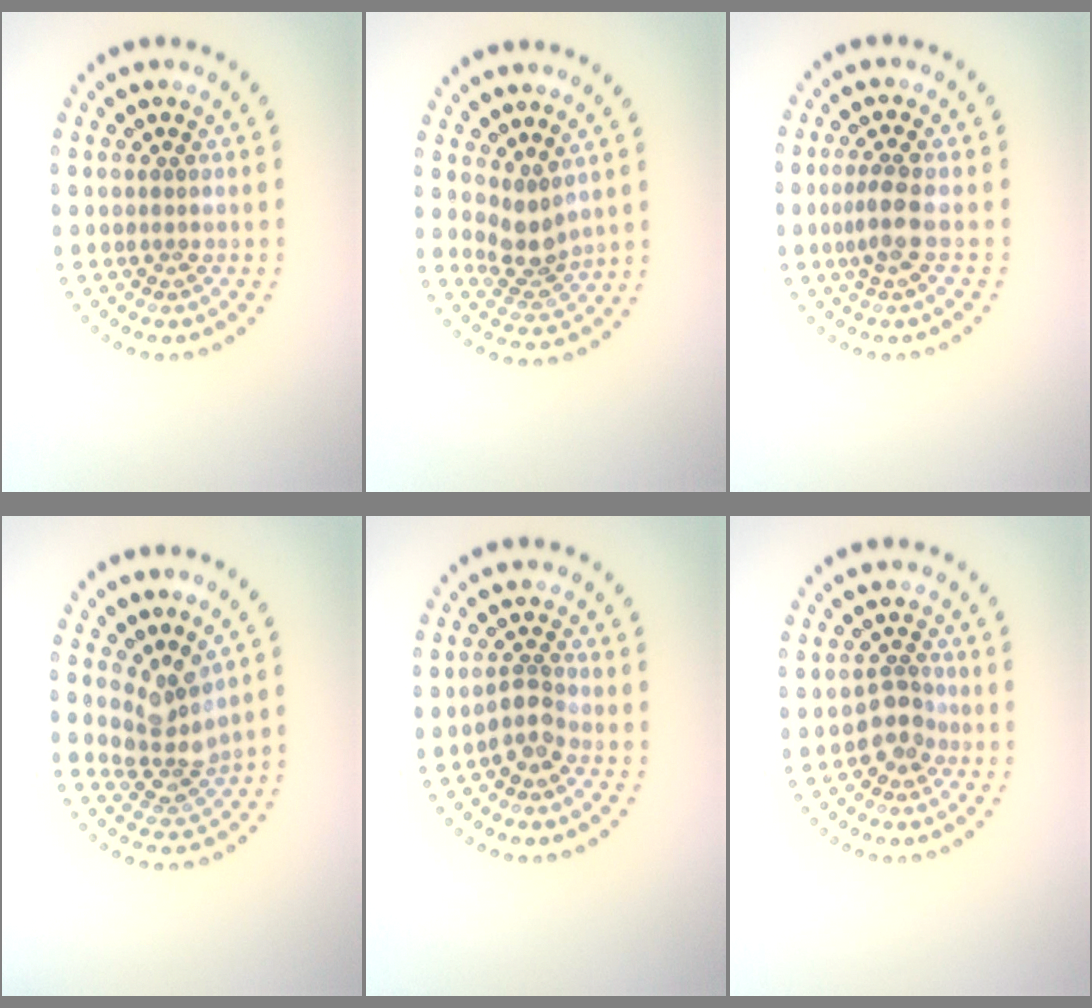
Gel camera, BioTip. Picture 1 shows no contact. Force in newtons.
{"total": 2.7, "press": 2.0, "slide": 1.8}
{"total": 2.3, "press": 1.9, "slide": 1.3}
{"total": 3.3, "press": 2.5, "slide": 2.1}
{"total": 2.0, "press": 1.6, "slide": 1.3}
{"total": 2.3, "press": 1.7, "slide": 1.4}